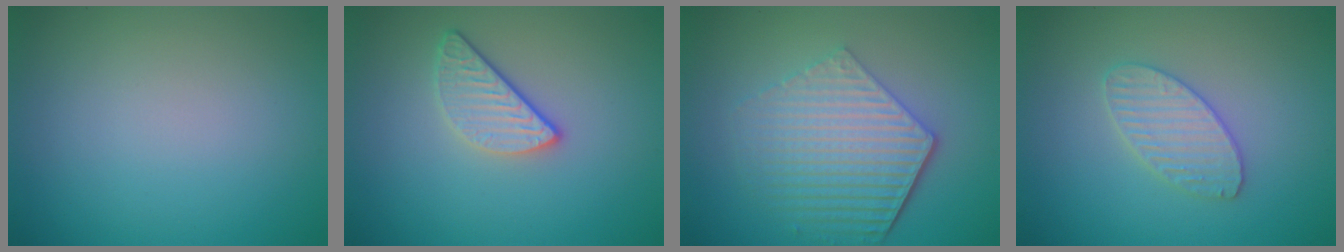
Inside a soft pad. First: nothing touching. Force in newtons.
{"total": 2.7, "press": 2.3, "slide": 1.3}
{"total": 6.0, "press": 4.4, "slide": 4.0}
{"total": 3.0, "press": 3.0, "slide": 0.2}